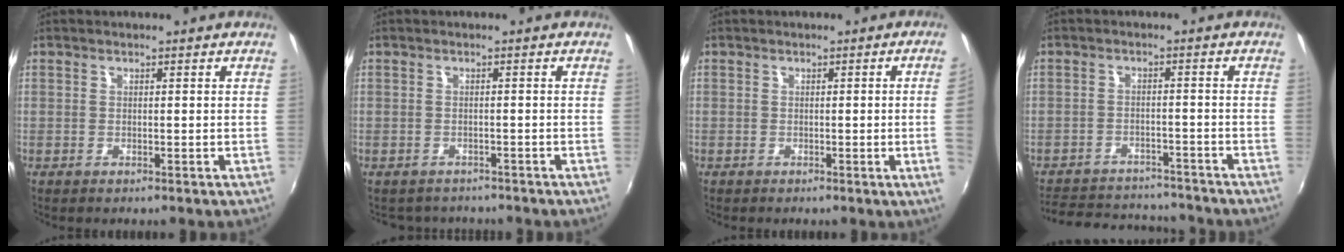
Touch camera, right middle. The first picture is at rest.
{"total": 3.7, "force": [-3.3, 1.7, 0.4], "torque": [-0.015, -0.009, -0.047]}
{"total": 3.3, "force": [0.0, -1.8, 2.8], "torque": [-0.042, -0.011, 0.005]}
{"total": 15.5, "force": [-13.8, 5.0, 5.0], "torque": [-0.120, 0.011, -0.191]}